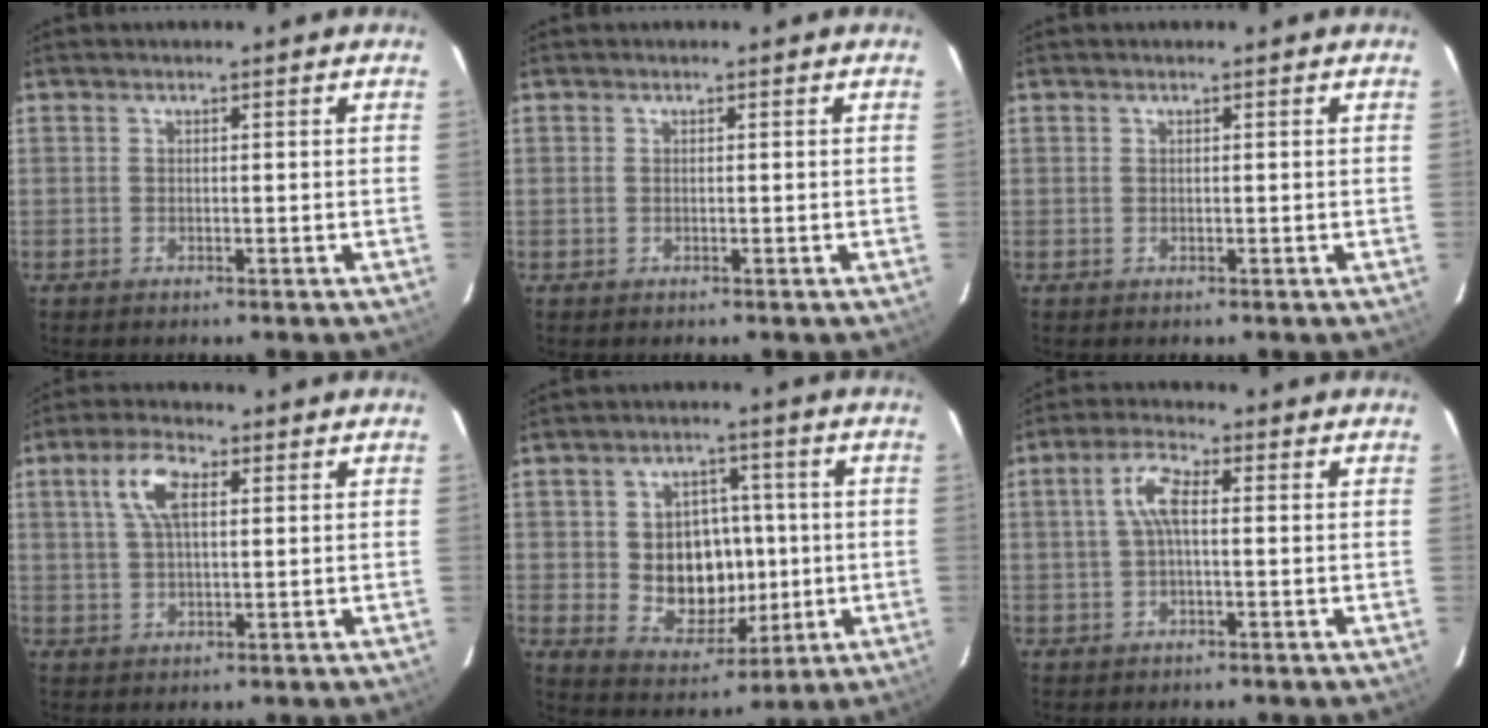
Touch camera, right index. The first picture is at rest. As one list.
[{"total": 0.0}, {"total": 0.0}, {"total": 6.7, "force": [2.3, 2.8, 5.7], "torque": [-0.111, 0.014, 0.044]}, {"total": 11.5, "force": [-0.4, 9.4, 6.6], "torque": [-0.136, 0.010, 0.016]}, {"total": 5.1, "force": [0.4, 1.7, 4.8], "torque": [-0.098, 0.014, 0.007]}]